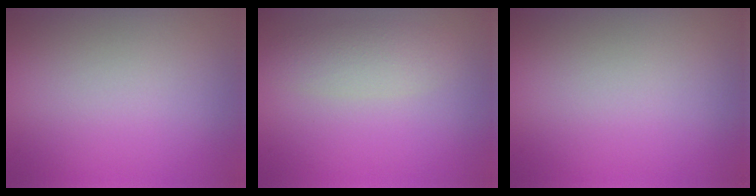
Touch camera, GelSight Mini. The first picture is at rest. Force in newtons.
{"total": 2.4, "press": 2.4, "slide": 0.2}
{"total": 0.0}